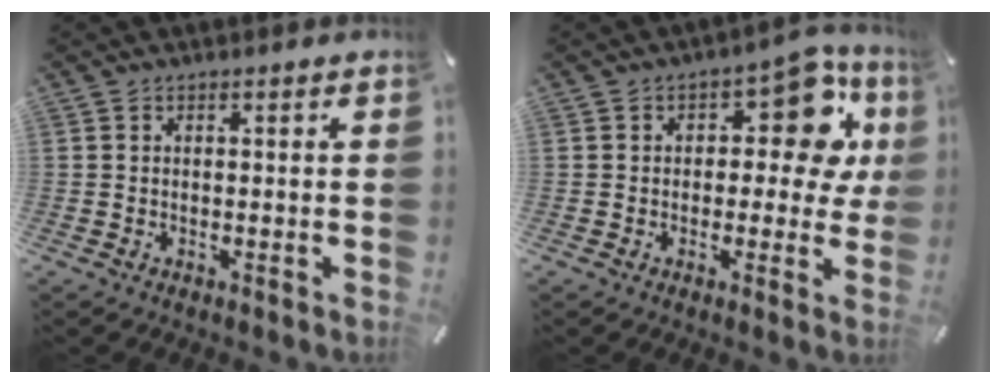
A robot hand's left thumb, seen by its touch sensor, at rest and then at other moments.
{"total": 12.8, "force": [4.3, 7.1, 9.7], "torque": [-0.108, -0.028, 0.070]}